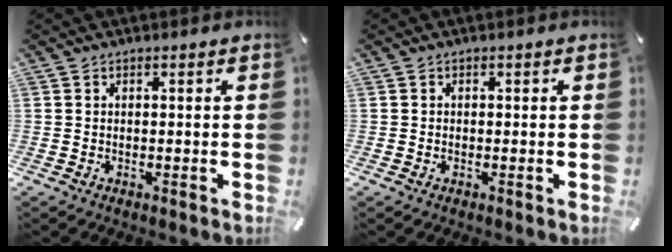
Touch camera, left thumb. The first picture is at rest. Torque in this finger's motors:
{"motor_torque": [-0.30, -0.35, 0.02, 0.25, 0.01]}